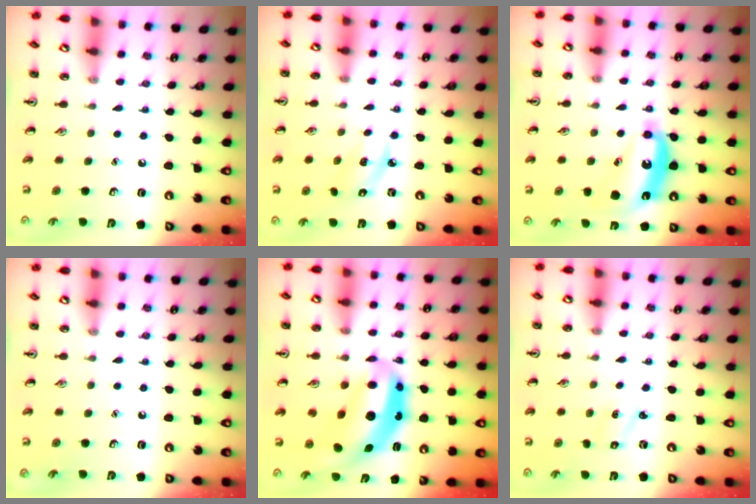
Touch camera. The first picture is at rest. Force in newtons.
{"total": 3.8, "press": 3.8, "slide": 0.4}
{"total": 13.4, "press": 13.4, "slide": 0.9}
{"total": 0.0}
{"total": 11.2, "press": 10.7, "slide": 3.2}
{"total": 1.4, "press": 1.3, "slide": 0.6}